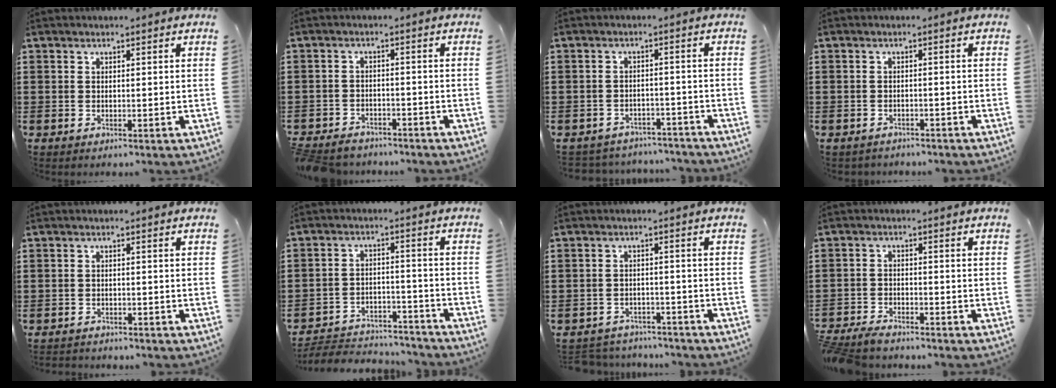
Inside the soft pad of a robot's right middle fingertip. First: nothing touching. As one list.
[{"total": 3.1, "force": [-3.0, 0.7, 0.1], "torque": [-0.015, 0.000, -0.067]}, {"total": 3.2, "force": [-3.1, 0.5, -0.2], "torque": [-0.005, 0.000, -0.068]}, {"total": 1.4, "force": [-1.4, 0.3, -0.1], "torque": [-0.004, 0.000, -0.032]}, {"total": 1.6, "force": [-1.6, 0.3, -0.1], "torque": [-0.003, 0.002, -0.036]}, {"total": 4.7, "force": [-4.5, 1.2, 0.4], "torque": [-0.009, 0.013, -0.095]}, {"total": 3.2, "force": [-3.1, 0.6, -0.2], "torque": [-0.006, 0.001, -0.068]}, {"total": 3.4, "force": [-3.3, 0.4, 0.5], "torque": [-0.027, 0.000, -0.074]}]